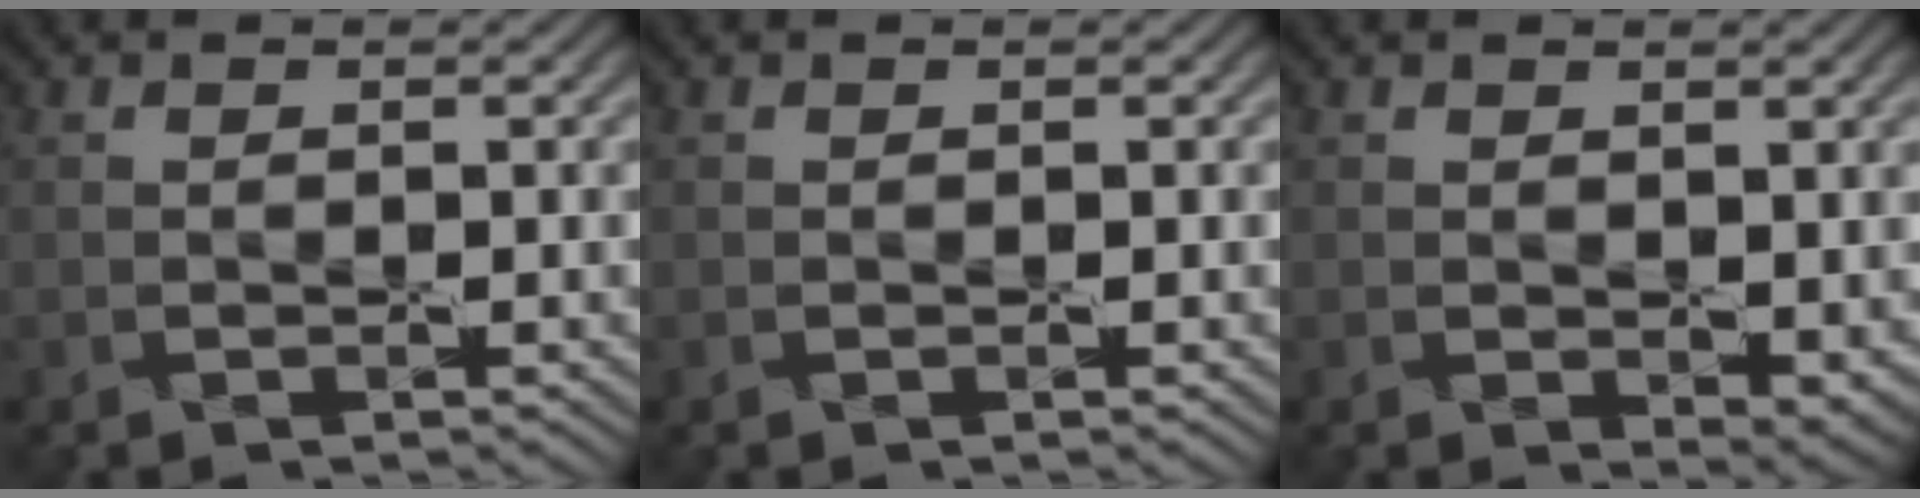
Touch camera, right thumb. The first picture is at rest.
{"total": 0.0}
{"total": 2.2, "force": [0.6, 1.2, 1.7], "torque": [-0.031, -0.012, 0.018]}